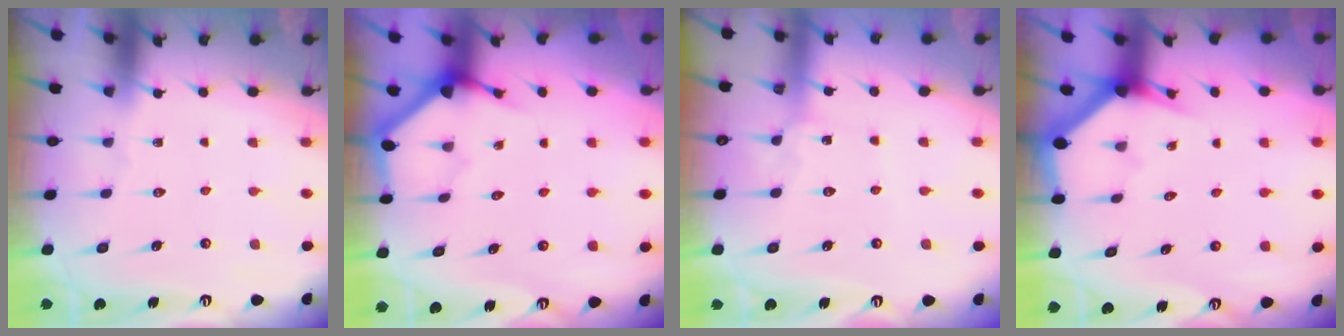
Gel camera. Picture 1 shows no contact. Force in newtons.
{"total": 4.1, "press": 4.1, "slide": 0.1}
{"total": 1.8, "press": 1.8, "slide": 0.2}
{"total": 2.8, "press": 2.8, "slide": 0.1}